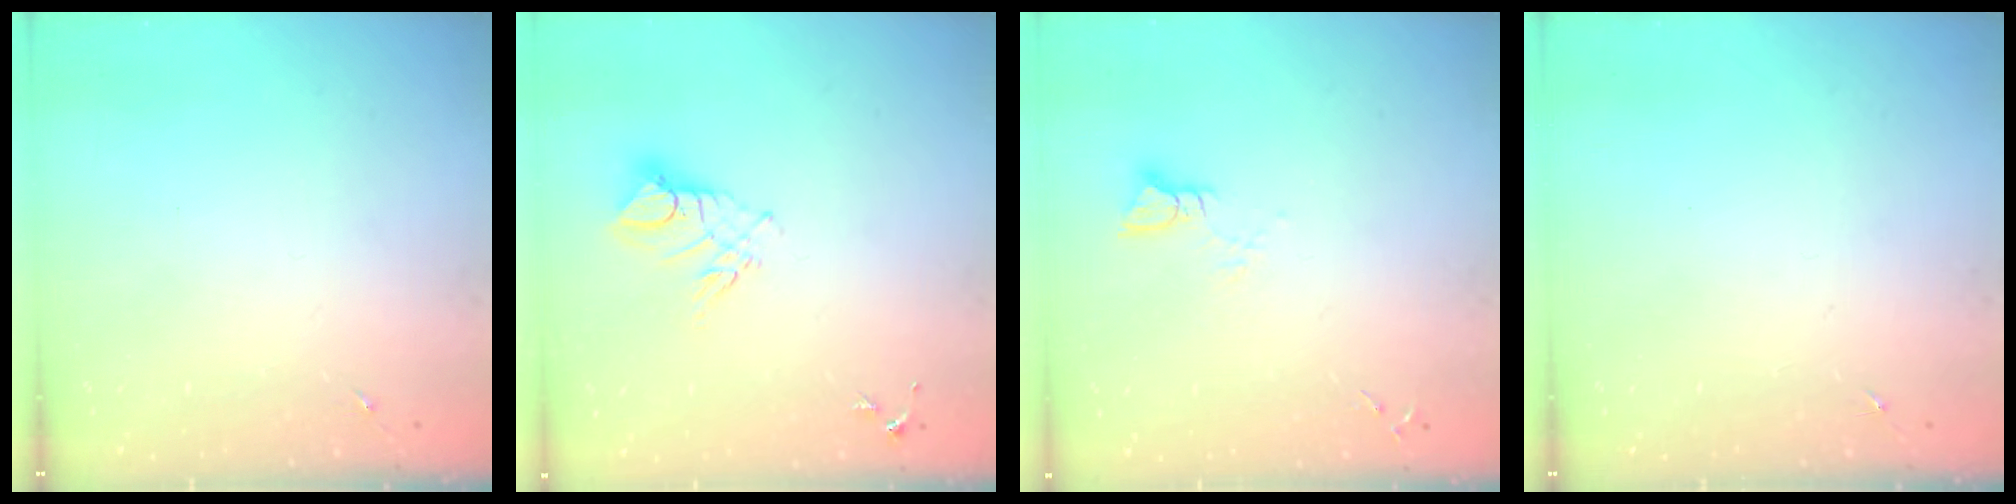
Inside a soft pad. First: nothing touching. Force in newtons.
{"total": 9.4, "press": 9.4, "slide": 0.9}
{"total": 3.5, "press": 3.5, "slide": 0.3}
{"total": 0.0}